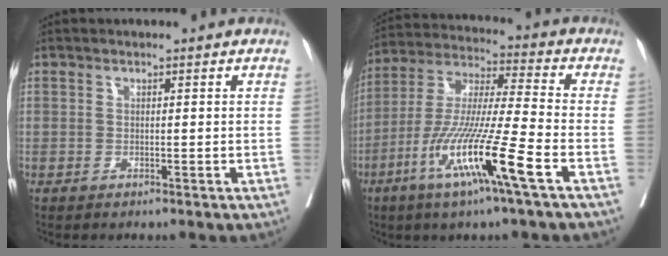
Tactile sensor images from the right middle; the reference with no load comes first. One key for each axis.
{"total": 15.5, "fx": -6.8, "fy": -0.8, "fz": 13.9, "tx": -0.284, "ty": -0.024, "tz": -0.131}